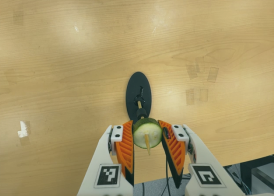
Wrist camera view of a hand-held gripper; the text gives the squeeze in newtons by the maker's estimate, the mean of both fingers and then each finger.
{"total": 10.8, "left": 9.5, "right": 12.1}